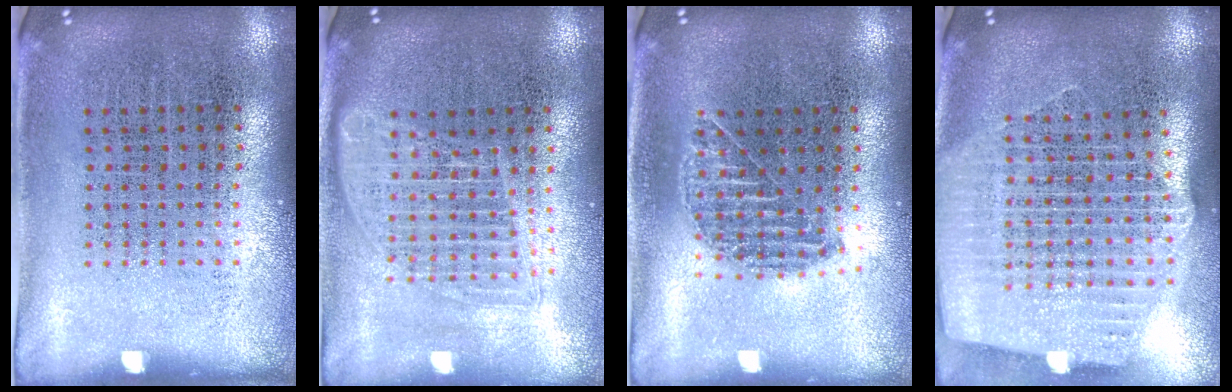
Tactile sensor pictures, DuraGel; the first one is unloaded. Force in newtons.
{"total": 1.6, "press": 1.4, "slide": 0.8}
{"total": 1.0, "press": 0.9, "slide": 0.4}
{"total": 2.7, "press": 2.3, "slide": 1.4}